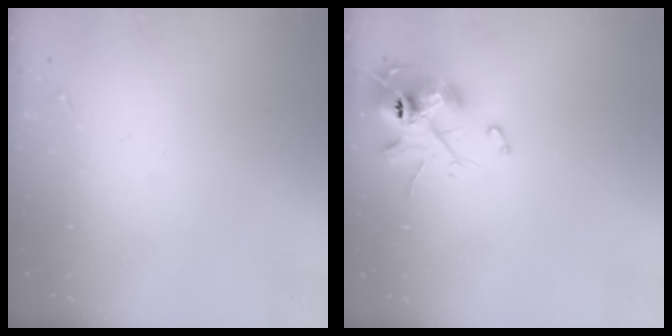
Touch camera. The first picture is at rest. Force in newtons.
{"total": 11.9, "press": 11.7, "slide": 1.7}